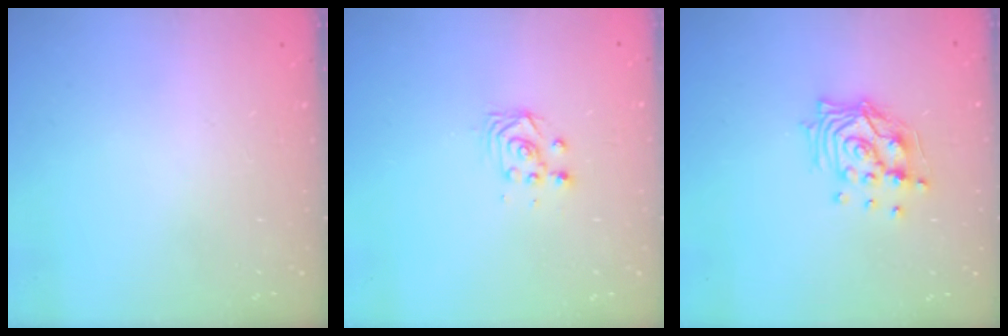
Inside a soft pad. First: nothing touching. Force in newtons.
{"total": 2.9, "press": 2.9, "slide": 0.4}
{"total": 12.0, "press": 12.0, "slide": 0.9}